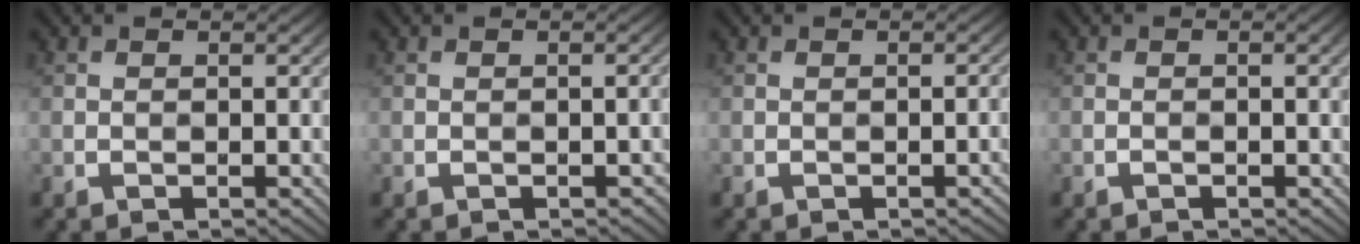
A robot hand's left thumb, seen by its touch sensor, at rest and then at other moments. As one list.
[{"total": 2.4, "force": [-2.0, 0.9, 0.9], "torque": [-0.011, 0.010, -0.016]}, {"total": 1.9, "force": [-1.3, 0.4, 1.2], "torque": [-0.011, 0.013, -0.015]}, {"total": 1.1, "force": [-0.2, 0.2, 1.0], "torque": [-0.003, 0.008, -0.005]}]